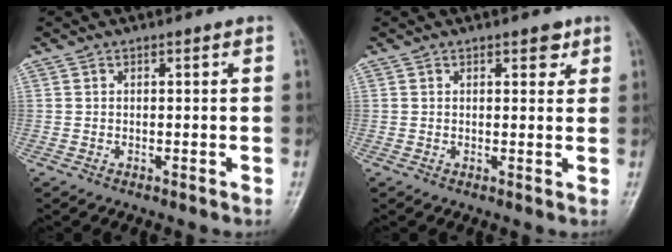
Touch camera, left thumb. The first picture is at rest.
{"total": 2.7, "force": [1.6, 1.4, 1.7], "torque": [-0.006, -0.006, 0.019]}